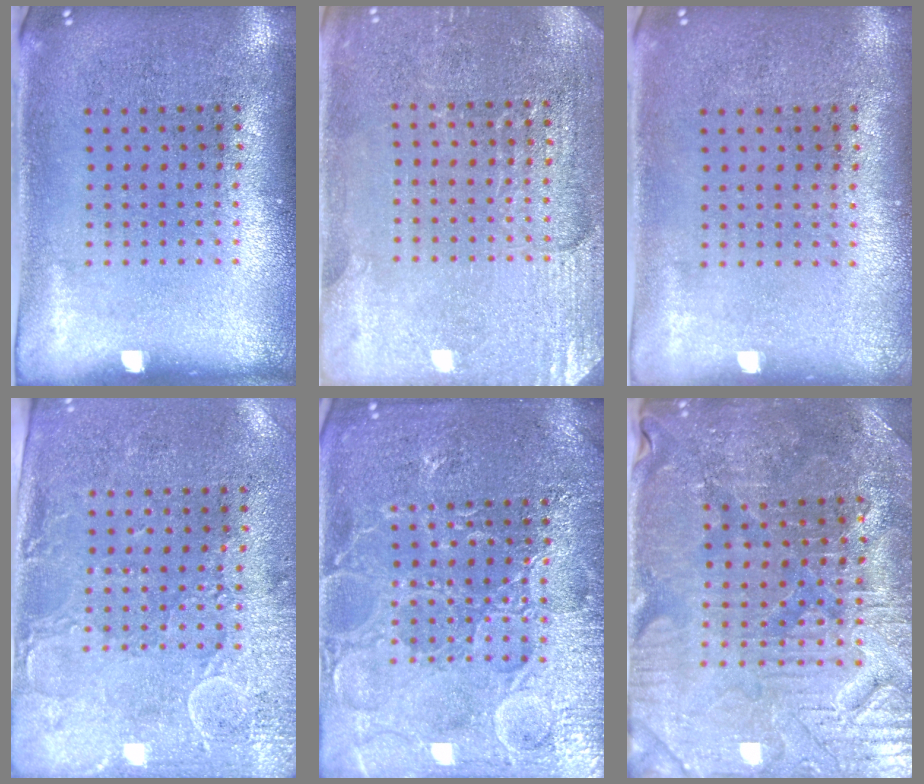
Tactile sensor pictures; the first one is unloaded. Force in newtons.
{"total": 2.9, "press": 2.9, "slide": 0.2}
{"total": 0.0}
{"total": 2.9, "press": 2.3, "slide": 1.7}
{"total": 6.5, "press": 6.4, "slide": 0.9}
{"total": 3.6, "press": 3.6, "slide": 0.4}